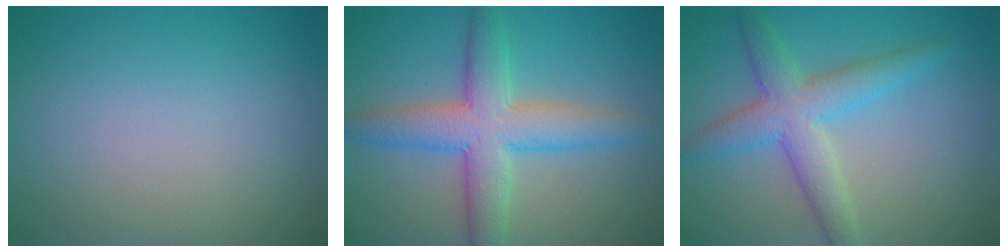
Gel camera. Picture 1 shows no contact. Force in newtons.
{"total": 6.6, "press": 6.6, "slide": 0.1}
{"total": 4.9, "press": 4.9, "slide": 0.1}